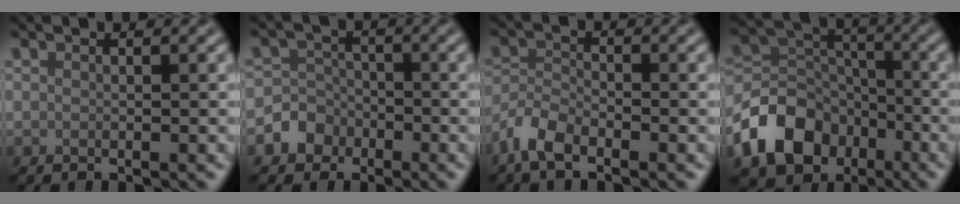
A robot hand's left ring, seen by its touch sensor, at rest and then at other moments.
{"total": 3.3, "force": [-1.6, 2.8, 0.5], "torque": [0.014, 0.008, -0.049]}
{"total": 3.2, "force": [-2.4, 1.2, 1.7], "torque": [-0.034, 0.000, -0.062]}
{"total": 8.6, "force": [-4.5, 6.1, 4.1], "torque": [-0.074, -0.002, -0.094]}